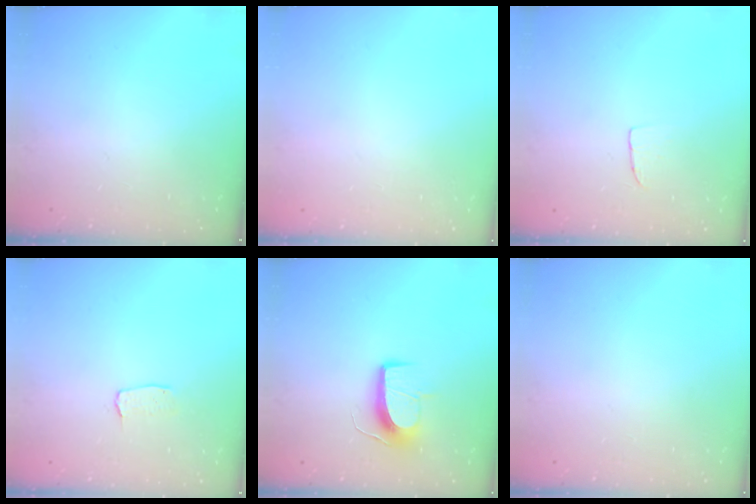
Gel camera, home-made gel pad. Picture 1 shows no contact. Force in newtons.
{"total": 0.0}
{"total": 4.1, "press": 4.0, "slide": 0.2}
{"total": 2.9, "press": 2.9, "slide": 0.2}
{"total": 10.1, "press": 10.1, "slide": 0.2}
{"total": 0.0}